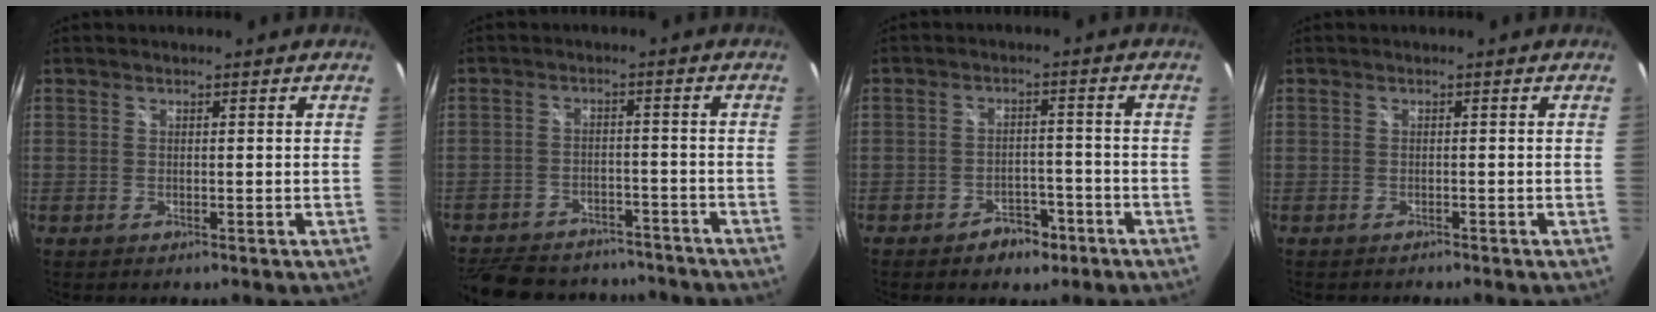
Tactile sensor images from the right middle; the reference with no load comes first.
{"total": 21.4, "force": [-17.7, 9.1, 7.9], "torque": [-0.189, 0.017, -0.238]}
{"total": 5.5, "force": [-3.8, 3.3, 2.2], "torque": [-0.050, 0.009, -0.046]}
{"total": 1.0, "force": [-0.9, 0.3, 0.1], "torque": [-0.004, -0.004, -0.015]}